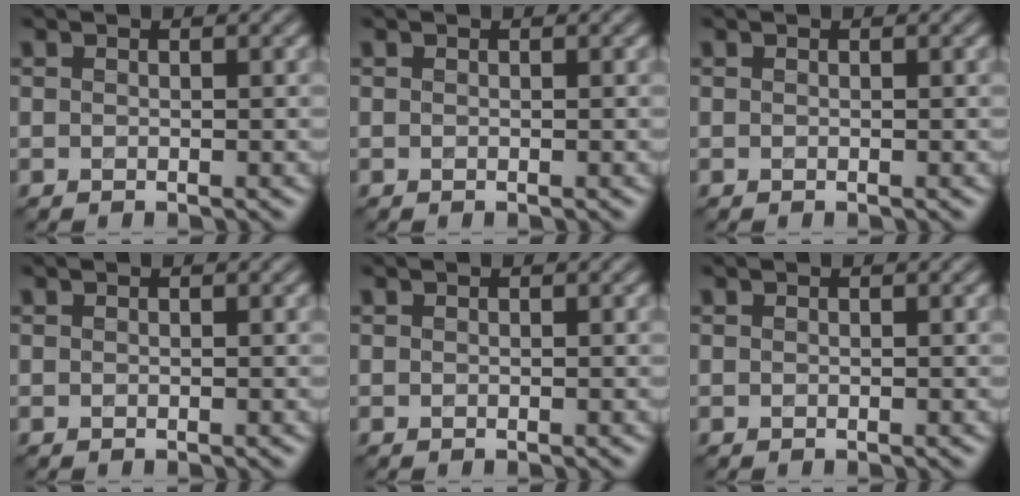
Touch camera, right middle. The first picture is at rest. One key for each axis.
{"total": 0.0}
{"total": 0.0}
{"total": 0.0}
{"total": 0.0}
{"total": 0.0}